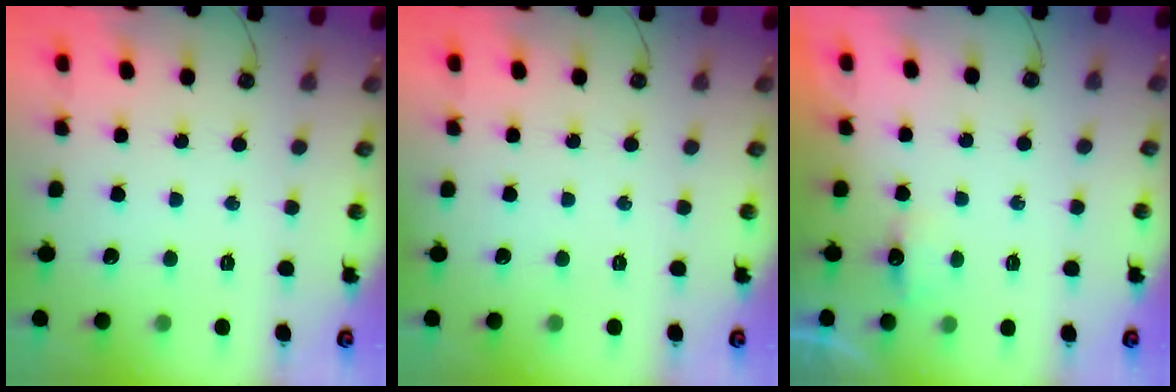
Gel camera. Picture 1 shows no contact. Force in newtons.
{"total": 0.0}
{"total": 2.7, "press": 2.6, "slide": 0.4}